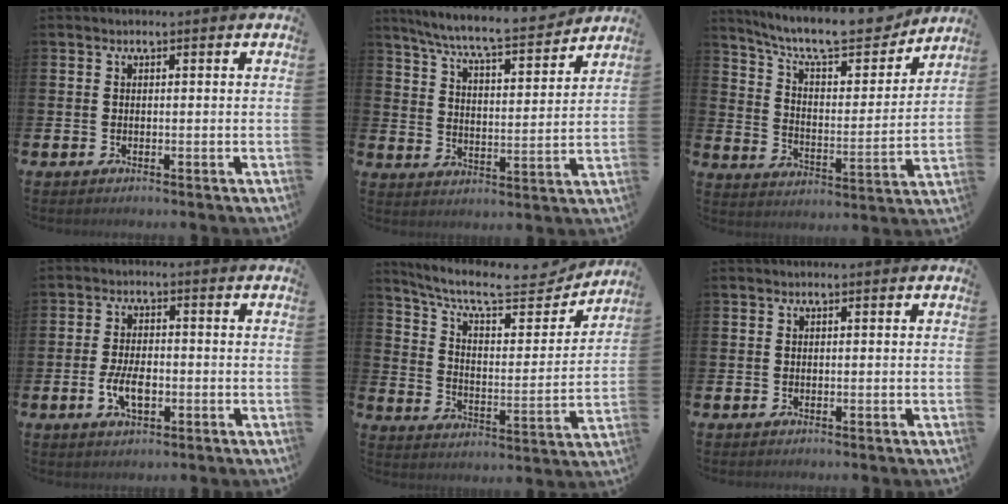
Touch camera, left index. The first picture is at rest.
{"total": 7.7, "force": [7.2, 0.4, 2.8], "torque": [-0.079, -0.052, 0.121]}
{"total": 11.4, "force": [10.2, 2.6, 4.3], "torque": [-0.106, -0.072, 0.173]}
{"total": 4.6, "force": [-1.2, 2.3, 3.8], "torque": [-0.063, 0.000, -0.025]}
{"total": 9.5, "force": [8.3, 2.6, 3.8], "torque": [-0.099, -0.059, 0.139]}
{"total": 0.0}